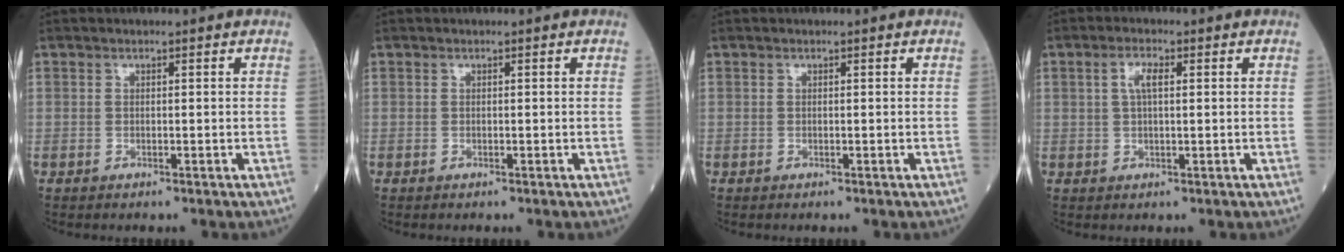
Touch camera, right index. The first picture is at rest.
{"total": 0.0}
{"total": 0.0}
{"total": 3.0, "force": [0.9, 0.8, 2.8], "torque": [-0.059, 0.007, 0.018]}